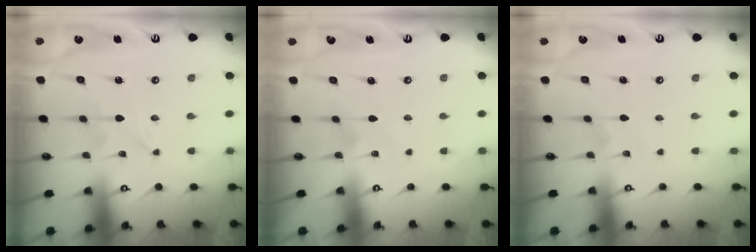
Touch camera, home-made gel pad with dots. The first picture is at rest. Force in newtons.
{"total": 0.9, "press": 0.8, "slide": 0.1}
{"total": 1.7, "press": 1.7, "slide": 0.2}